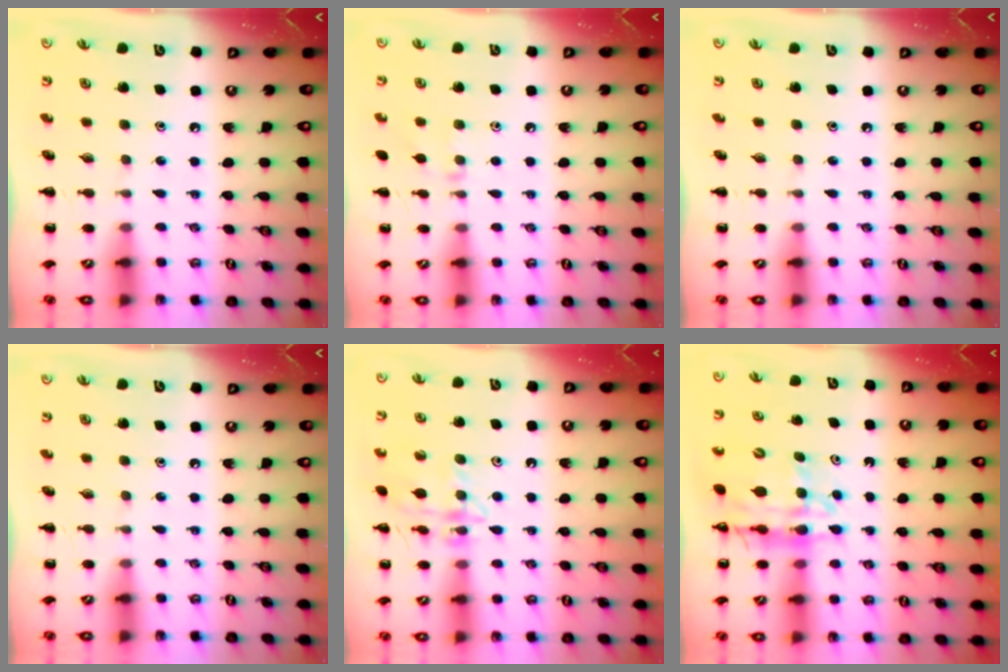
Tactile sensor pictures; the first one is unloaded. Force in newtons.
{"total": 6.5, "press": 6.2, "slide": 2.0}
{"total": 0.0}
{"total": 0.0}
{"total": 13.7, "press": 13.6, "slide": 1.1}
{"total": 11.6, "press": 11.1, "slide": 3.3}